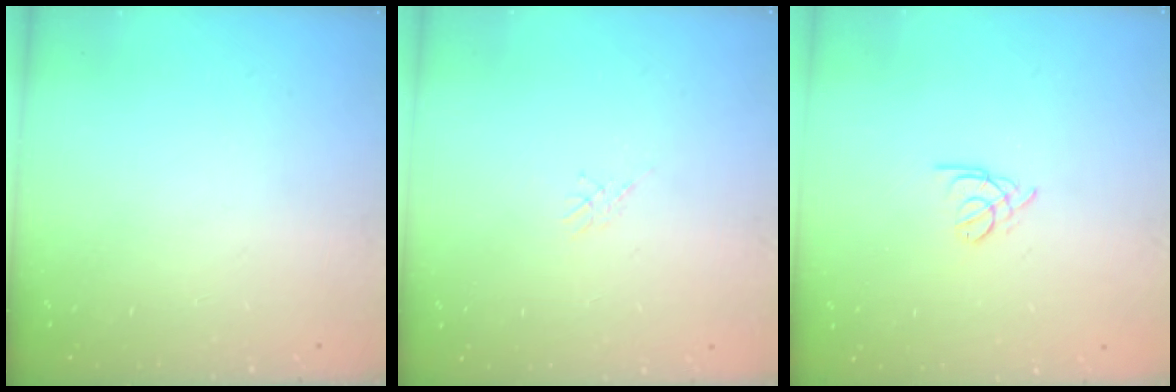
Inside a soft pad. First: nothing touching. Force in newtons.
{"total": 1.1, "press": 1.1, "slide": 0.3}
{"total": 1.8, "press": 1.7, "slide": 0.5}